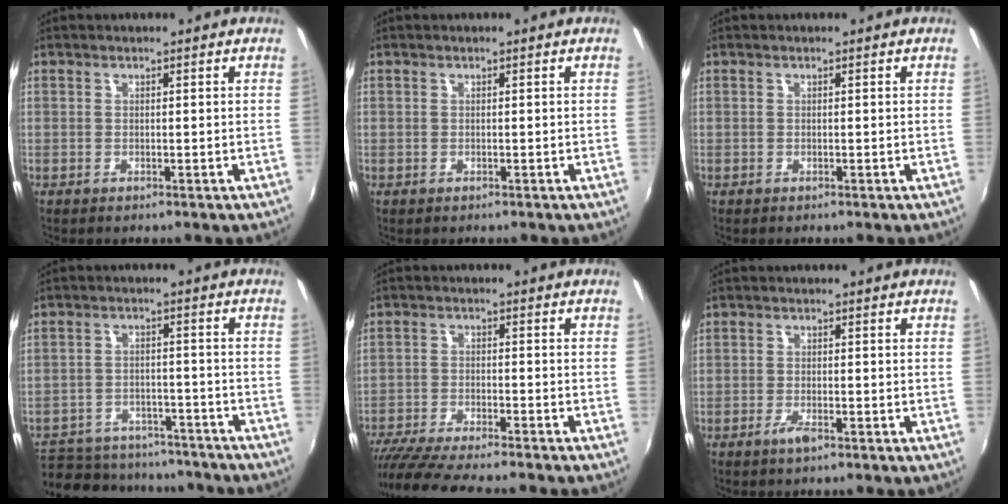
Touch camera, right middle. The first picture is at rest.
{"total": 0.0}
{"total": 0.0}
{"total": 21.9, "force": [-17.7, 9.6, 8.7], "torque": [-0.203, 0.006, -0.229]}
{"total": 13.4, "force": [-11.8, 0.5, 6.4], "torque": [-0.138, -0.032, -0.192]}
{"total": 2.4, "force": [-1.6, 0.6, 1.6], "torque": [-0.039, -0.004, -0.033]}